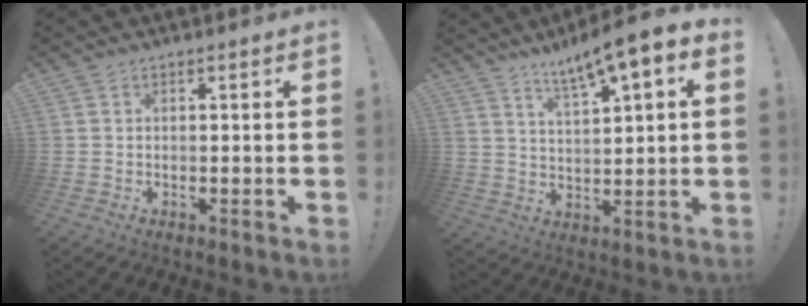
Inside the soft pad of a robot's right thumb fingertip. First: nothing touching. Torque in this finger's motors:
{"motor_torque": [-0.25, 1.43, 0.09, 0.25, 0.06]}